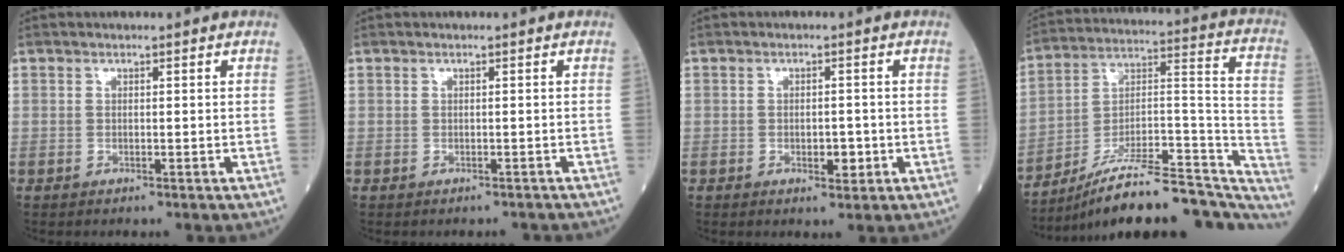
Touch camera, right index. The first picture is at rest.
{"total": 1.2, "force": [-1.1, 0.3, 0.1], "torque": [0.001, 0.000, -0.016]}
{"total": 2.5, "force": [-0.9, 1.0, 2.2], "torque": [-0.031, 0.000, -0.008]}
{"total": 27.1, "force": [-22.6, 6.1, 13.7], "torque": [-0.139, 0.037, -0.333]}